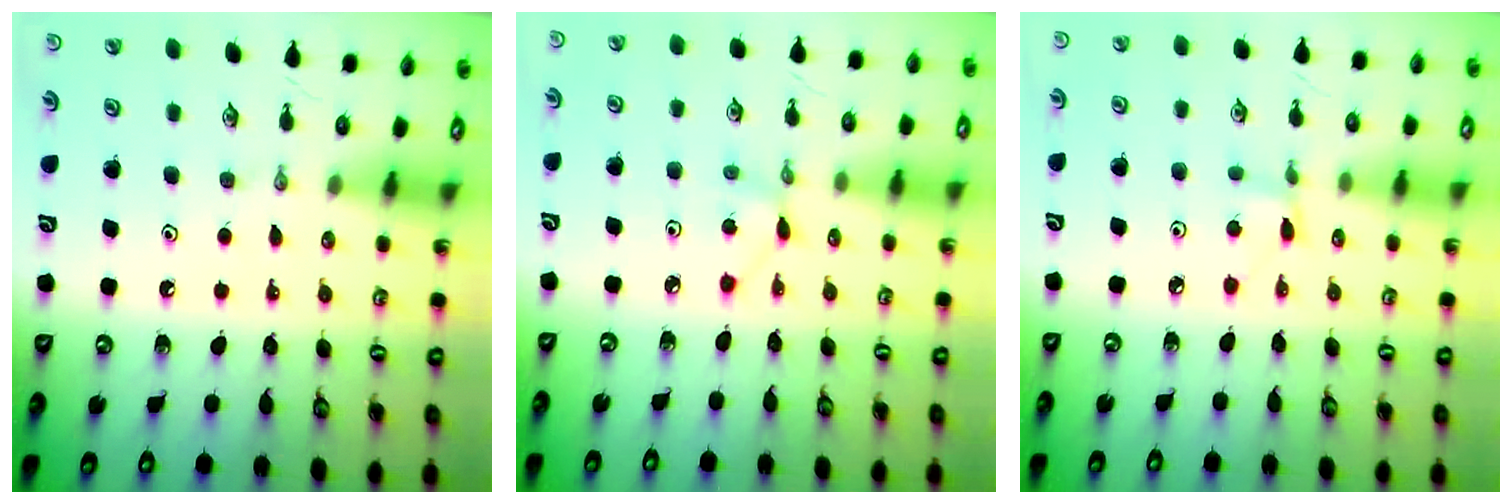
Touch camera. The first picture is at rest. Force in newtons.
{"total": 1.9, "press": 1.9, "slide": 0.2}
{"total": 2.8, "press": 2.8, "slide": 0.4}